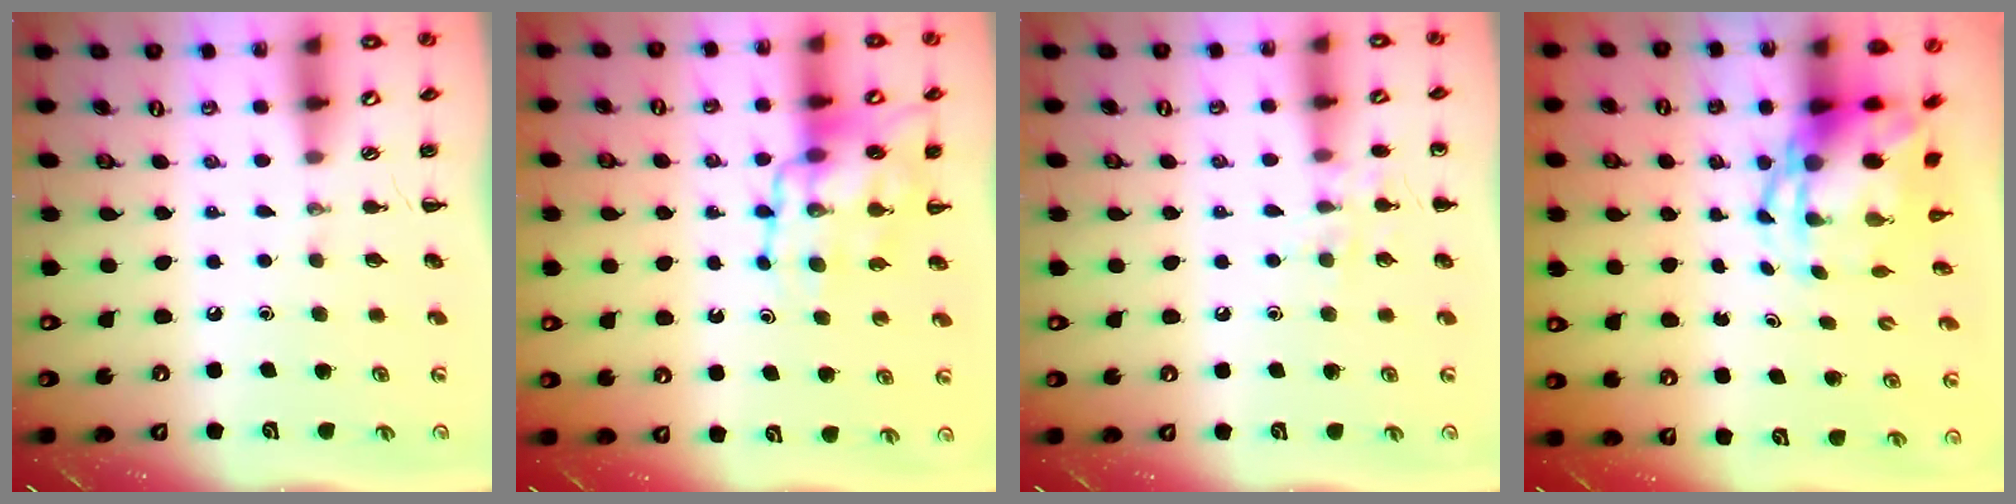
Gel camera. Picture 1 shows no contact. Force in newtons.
{"total": 13.1, "press": 12.8, "slide": 2.8}
{"total": 7.7, "press": 7.5, "slide": 1.6}
{"total": 5.6, "press": 5.4, "slide": 1.6}